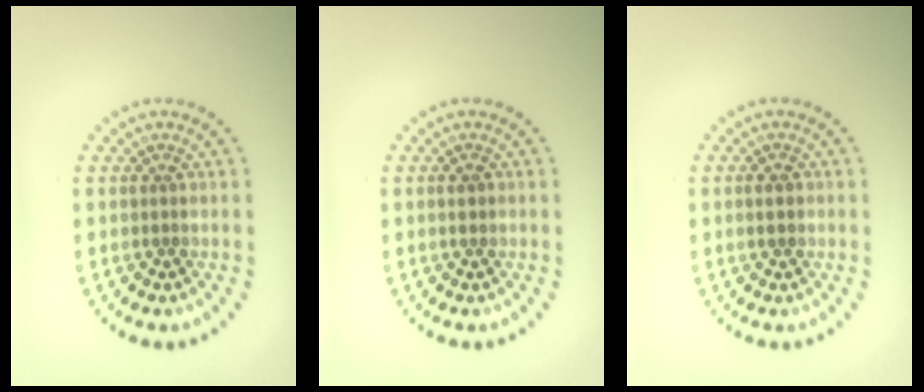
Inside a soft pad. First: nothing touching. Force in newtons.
{"total": 0.8, "press": 0.7, "slide": 0.4}
{"total": 1.5, "press": 1.5, "slide": 0.0}